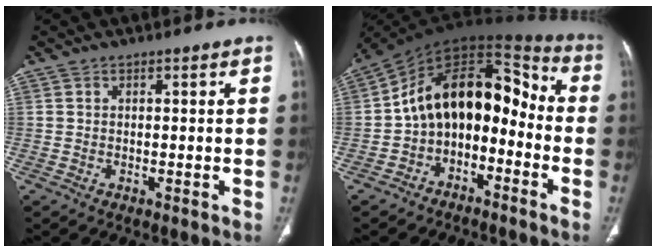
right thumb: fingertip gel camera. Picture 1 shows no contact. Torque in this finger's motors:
{"motor_torque": [2.51, 2.50, 1.46, -1.31, 0.20]}